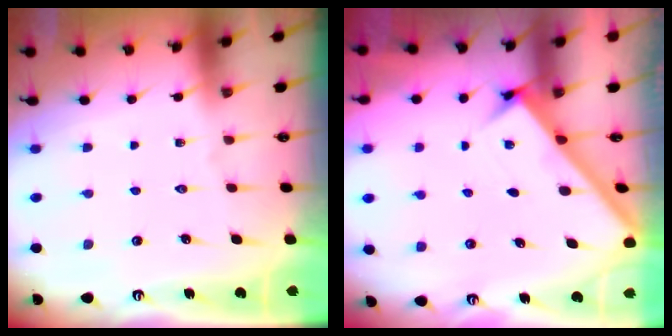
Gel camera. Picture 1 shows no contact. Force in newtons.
{"total": 2.8, "press": 2.7, "slide": 0.4}